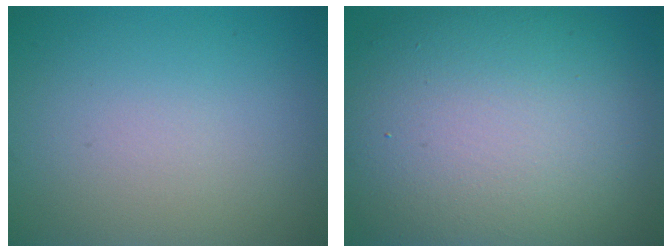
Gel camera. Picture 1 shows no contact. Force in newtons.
{"total": 14.2, "press": 14.2, "slide": 1.0}